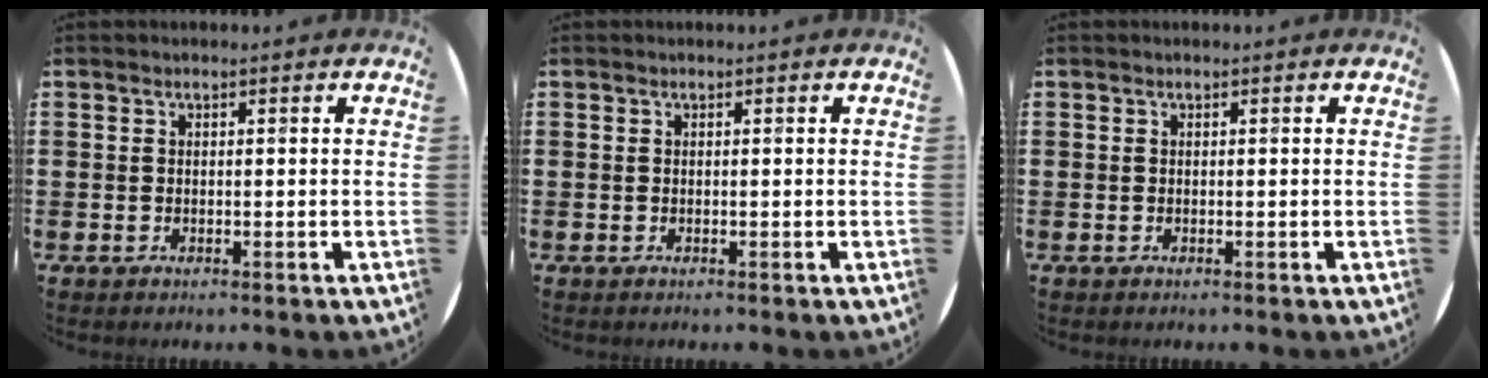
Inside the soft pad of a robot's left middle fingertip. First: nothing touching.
{"total": 0.0}
{"total": 0.0}